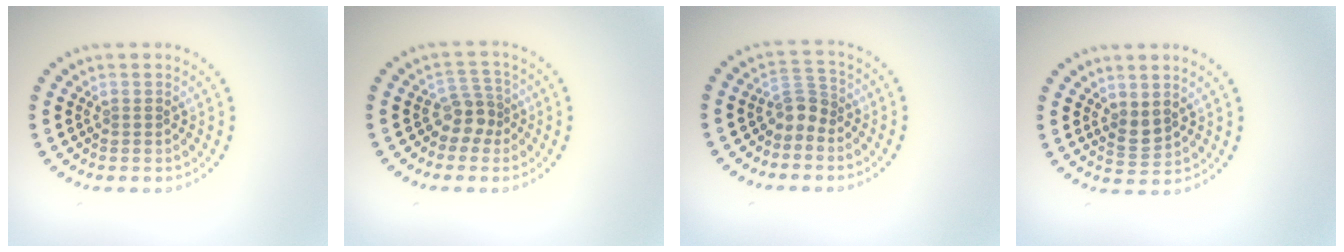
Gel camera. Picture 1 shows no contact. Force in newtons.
{"total": 2.5, "press": 1.9, "slide": 1.6}
{"total": 2.2, "press": 1.7, "slide": 1.4}
{"total": 1.6, "press": 1.4, "slide": 0.9}